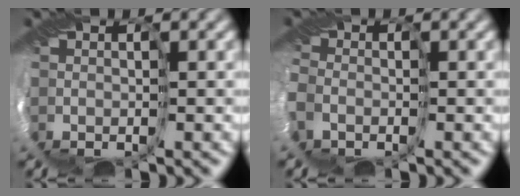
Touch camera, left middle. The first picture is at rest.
{"total": 2.9, "force": [-1.0, 2.7, 0.5], "torque": [-0.030, 0.000, -0.014]}